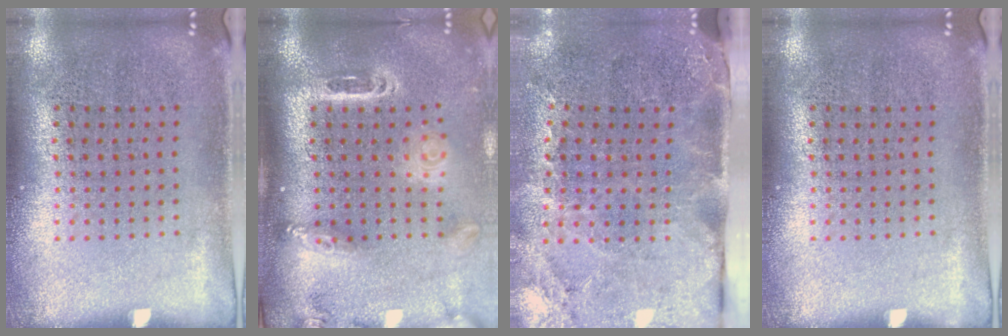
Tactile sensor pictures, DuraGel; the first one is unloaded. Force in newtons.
{"total": 2.6, "press": 1.8, "slide": 1.8}
{"total": 3.9, "press": 3.2, "slide": 2.3}
{"total": 0.0}